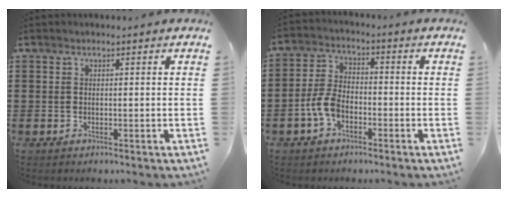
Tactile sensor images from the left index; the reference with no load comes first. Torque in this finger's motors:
{"motor_torque": [0.95, 0.43, 0.41, 0.05]}